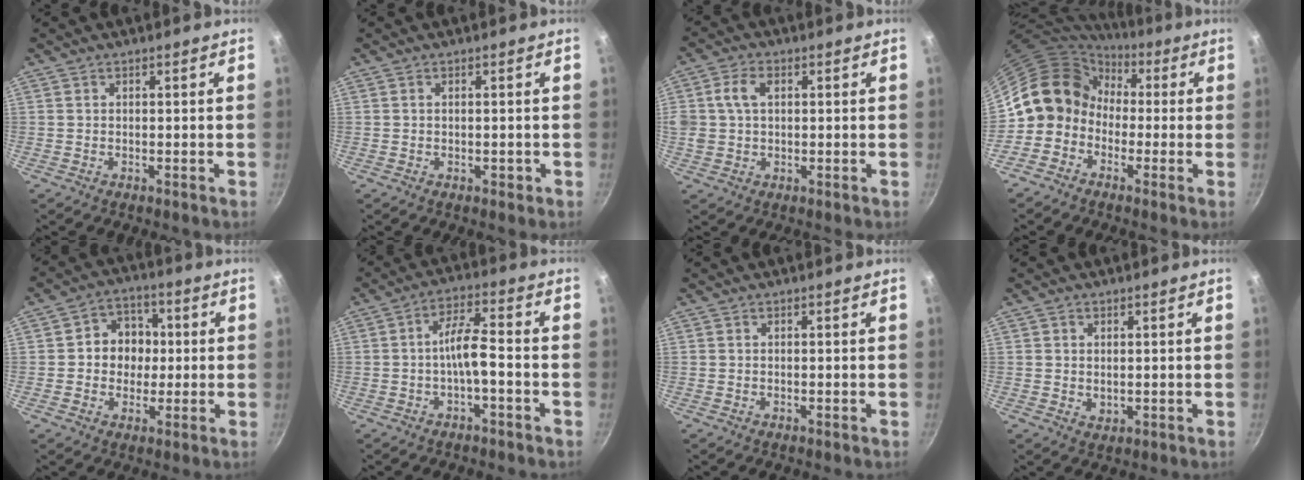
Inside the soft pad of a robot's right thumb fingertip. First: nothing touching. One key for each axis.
{"total": 1.0, "fx": -0.3, "fy": 0.6, "fz": 0.8, "tx": -0.007, "ty": 0.002, "tz": -0.003}
{"total": 5.9, "fx": 1.3, "fy": 4.1, "fz": 4.1, "tx": -0.069, "ty": 0.005, "tz": 0.020}
{"total": 10.8, "fx": -0.3, "fy": 9.8, "fz": 4.7, "tx": -0.045, "ty": 0.037, "tz": -0.027}
{"total": 8.6, "fx": 0.4, "fy": 7.6, "fz": 4.1, "tx": -0.017, "ty": 0.010, "tz": -0.005}
{"total": 6.1, "fx": -2.1, "fy": 1.8, "fz": 5.4, "tx": -0.104, "ty": 0.035, "tz": -0.038}
{"total": 0.0}
{"total": 2.3, "fx": 0.7, "fy": 1.8, "fz": 1.2, "tx": -0.015, "ty": -0.007, "tz": 0.012}